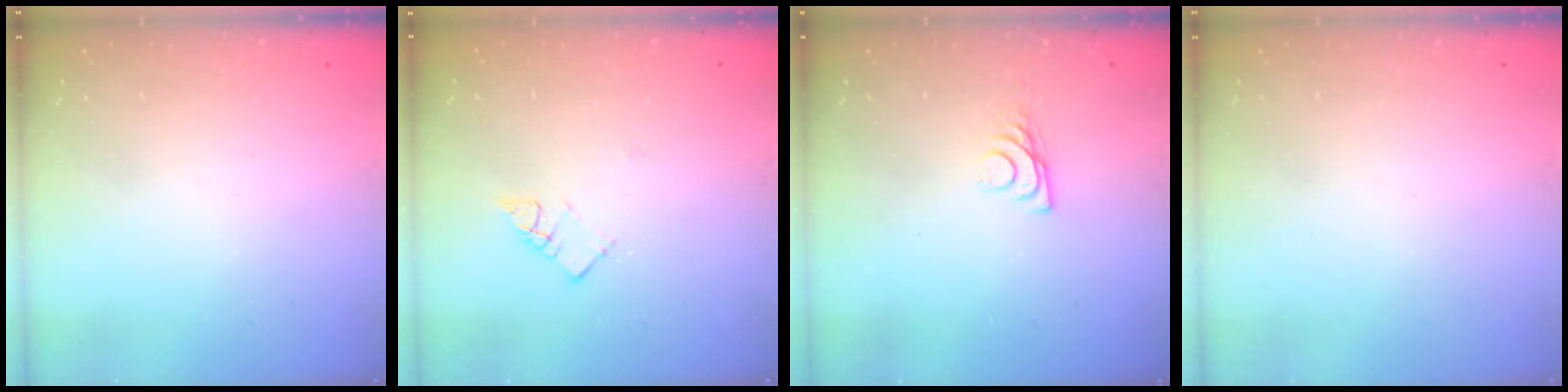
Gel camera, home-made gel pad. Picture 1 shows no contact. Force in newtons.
{"total": 4.2, "press": 4.2, "slide": 0.4}
{"total": 6.8, "press": 6.8, "slide": 0.6}
{"total": 1.6, "press": 1.6, "slide": 0.1}